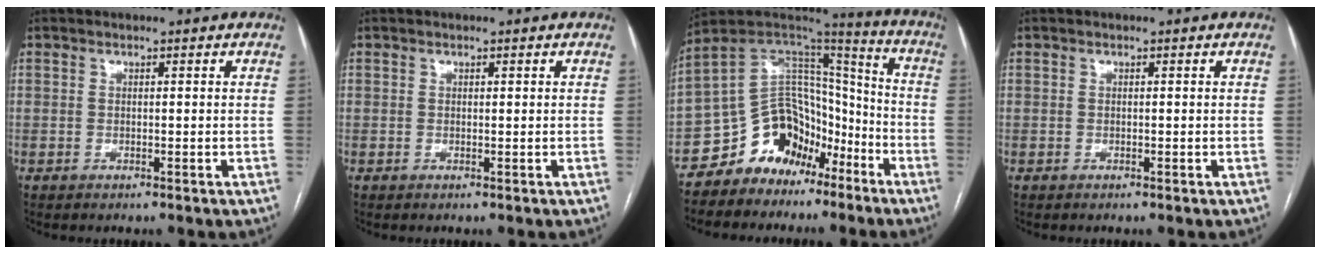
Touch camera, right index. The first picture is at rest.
{"total": 0.0}
{"total": 13.8, "force": [-9.1, 9.2, 4.7], "torque": [-0.081, 0.079, -0.160]}
{"total": 0.0}